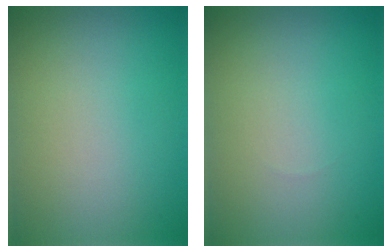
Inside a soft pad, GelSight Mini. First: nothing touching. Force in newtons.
{"total": 0.0}